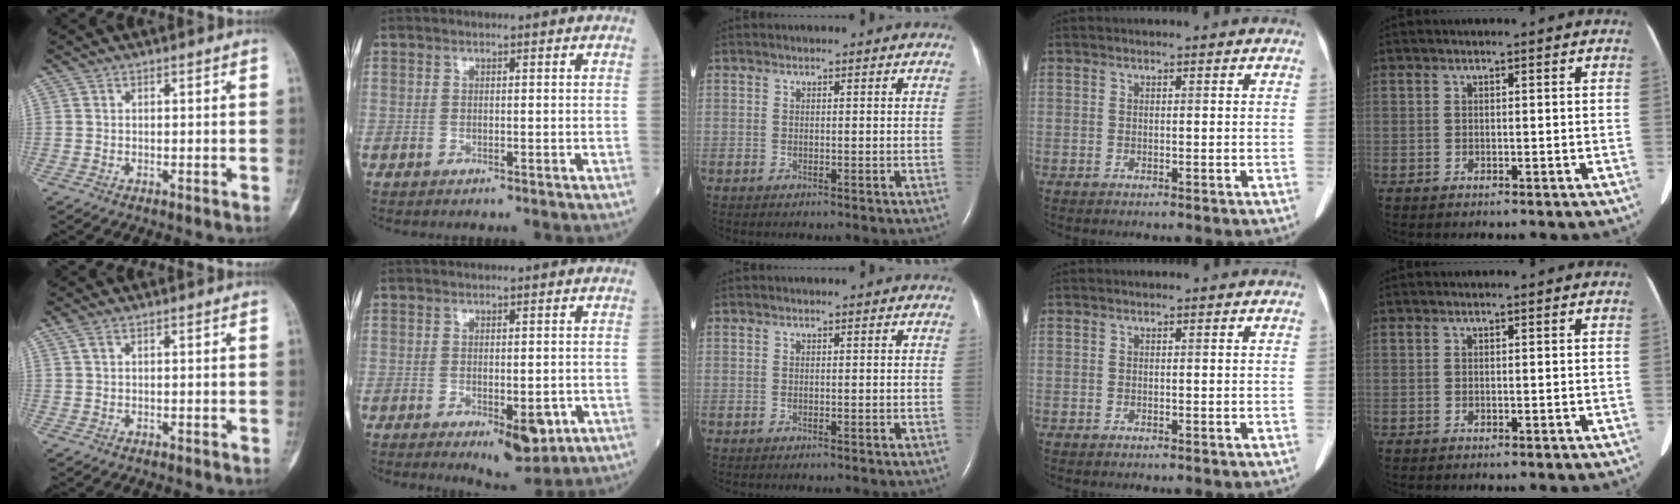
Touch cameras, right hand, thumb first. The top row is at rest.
{"thumb": {"total": 1.4, "force": [0.8, 0.5, 1.1], "torque": [-0.030, 0.013, 0.019]}, "index": {"total": 5.9, "force": [-2.2, 2.0, 5.1], "torque": [-0.066, -0.009, -0.015]}}